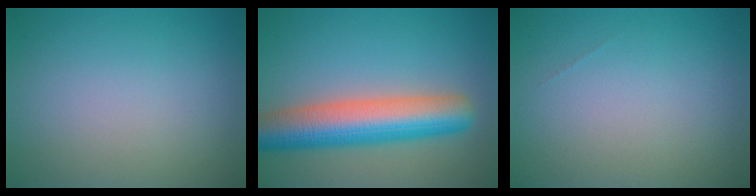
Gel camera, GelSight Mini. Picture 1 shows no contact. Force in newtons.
{"total": 8.6, "press": 8.6, "slide": 0.3}
{"total": 0.0}